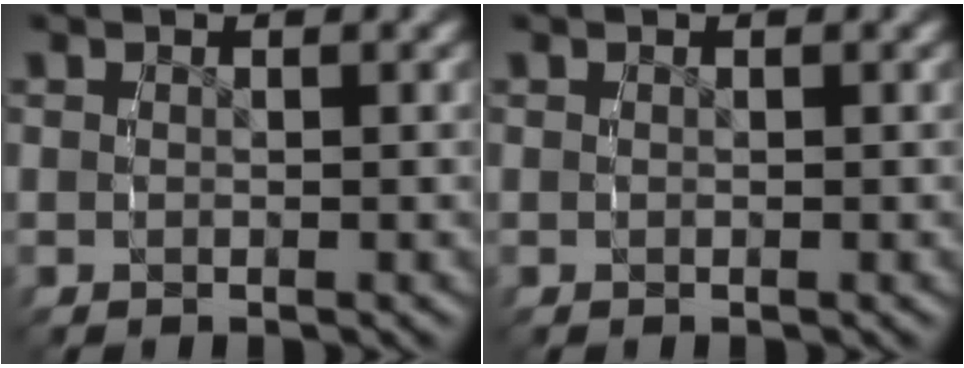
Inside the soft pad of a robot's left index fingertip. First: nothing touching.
{"total": 0.0}